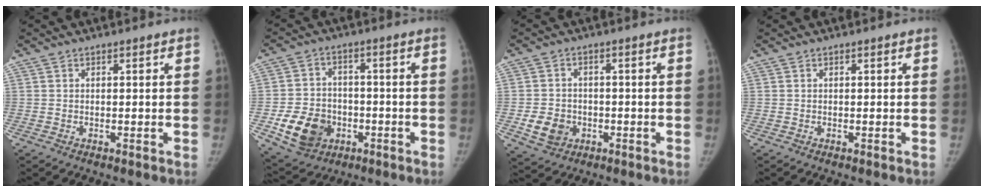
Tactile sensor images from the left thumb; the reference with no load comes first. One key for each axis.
{"total": 11.6, "fx": -3.9, "fy": 9.3, "fz": 5.8, "tx": -0.077, "ty": 0.013, "tz": -0.056}
{"total": 6.3, "fx": -1.8, "fy": 5.4, "fz": 2.8, "tx": -0.034, "ty": 0.008, "tz": -0.024}
{"total": 0.0}